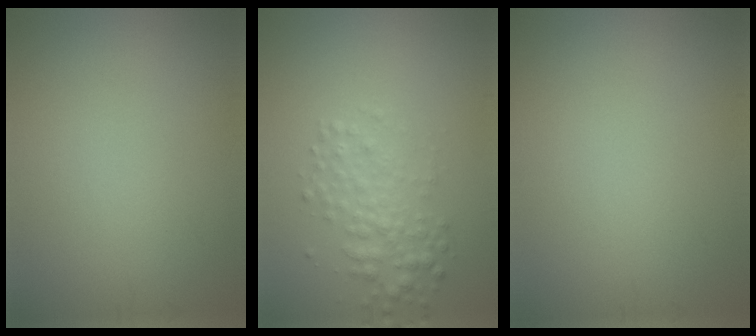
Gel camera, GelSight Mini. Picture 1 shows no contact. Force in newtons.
{"total": 2.7, "press": 2.7, "slide": 0.0}
{"total": 0.0}